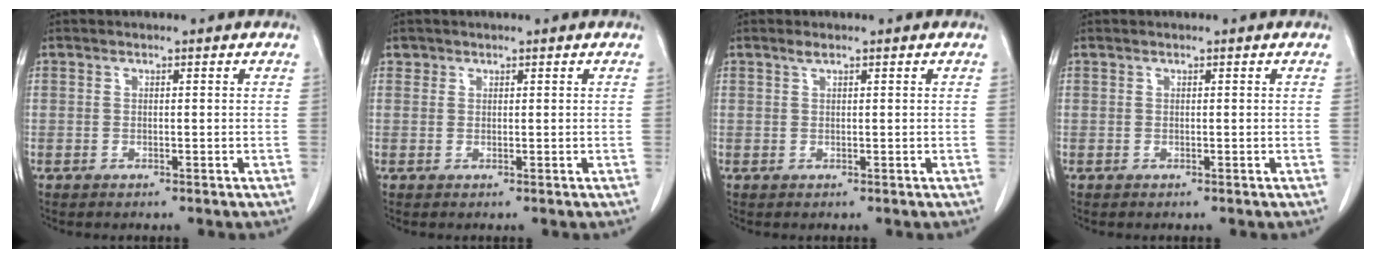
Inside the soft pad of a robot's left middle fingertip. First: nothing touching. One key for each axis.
{"total": 0.7, "fx": 0.5, "fy": 0.6, "fz": 0.0, "tx": 0.006, "ty": 0.003, "tz": 0.007}
{"total": 0.8, "fx": 0.6, "fy": 0.0, "fz": 0.5, "tx": -0.014, "ty": 0.002, "tz": 0.013}
{"total": 0.0}